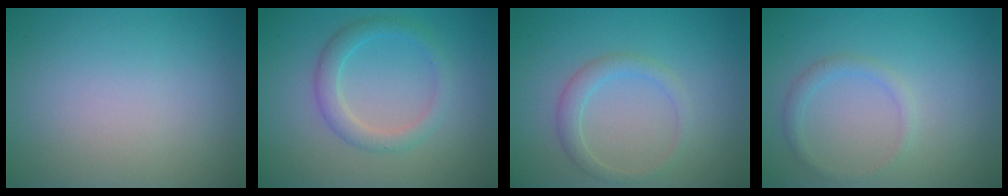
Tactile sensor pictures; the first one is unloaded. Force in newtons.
{"total": 2.6, "press": 2.6, "slide": 0.0}
{"total": 2.0, "press": 2.0, "slide": 0.1}
{"total": 1.4, "press": 1.4, "slide": 0.0}